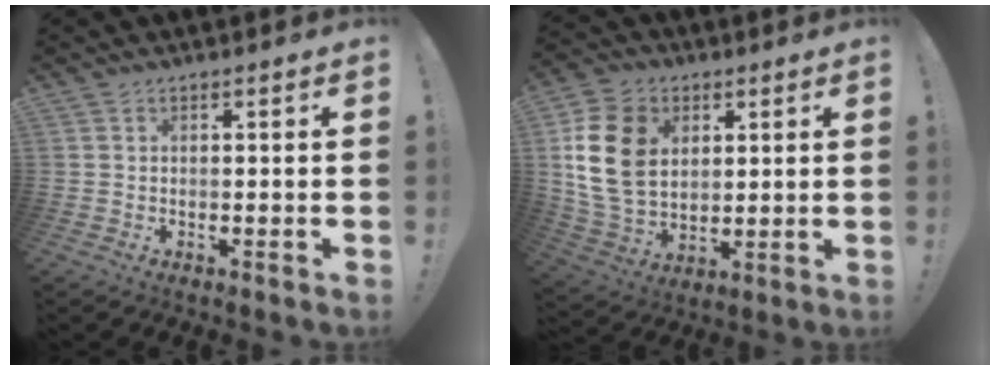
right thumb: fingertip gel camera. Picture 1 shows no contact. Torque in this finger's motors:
{"motor_torque": [1.67, 2.89, 1.69, 0.20, 0.54]}